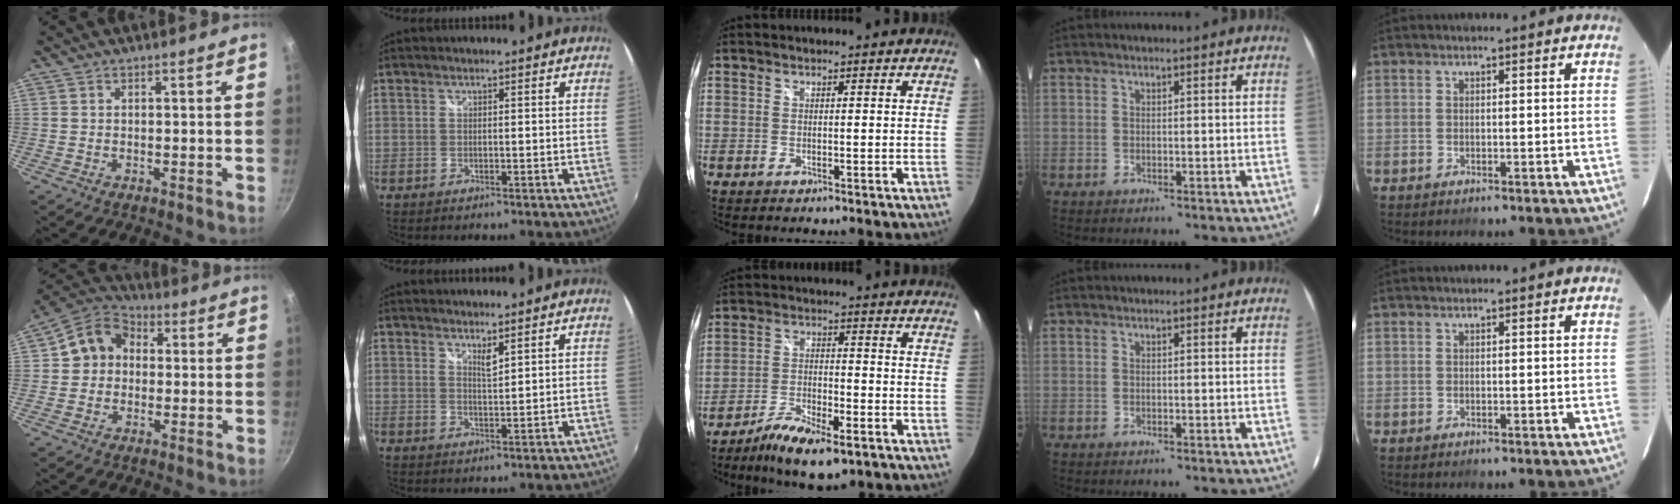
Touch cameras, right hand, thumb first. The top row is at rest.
{"thumb": {"total": 9.1, "force": [0.6, 7.9, 4.5], "torque": [-0.043, 0.024, -0.013]}, "index": {"total": 2.3, "force": [1.8, 0.3, 1.4], "torque": [-0.023, -0.003, 0.029]}, "middle": {"total": 10.1, "force": [-6.9, 3.2, 6.7], "torque": [-0.148, -0.022, -0.127]}}